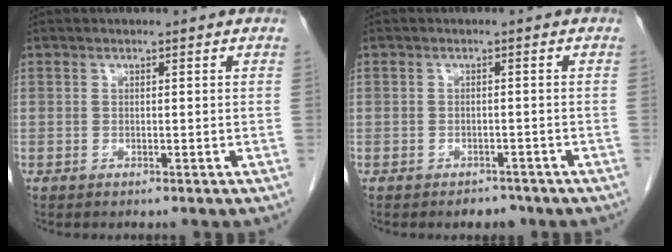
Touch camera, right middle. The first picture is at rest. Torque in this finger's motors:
{"motor_torque": [0.42, -0.63, 0.01, 0.00]}